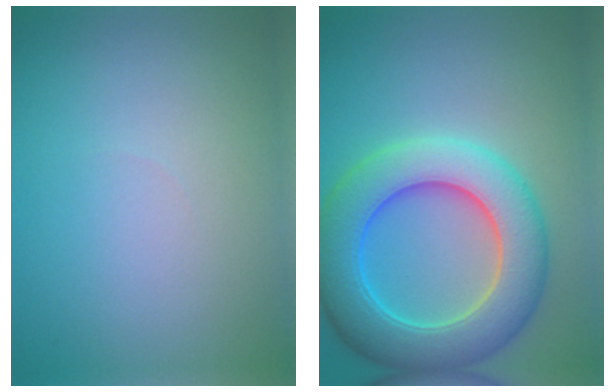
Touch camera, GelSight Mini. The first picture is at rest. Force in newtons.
{"total": 9.2, "press": 9.2, "slide": 0.2}